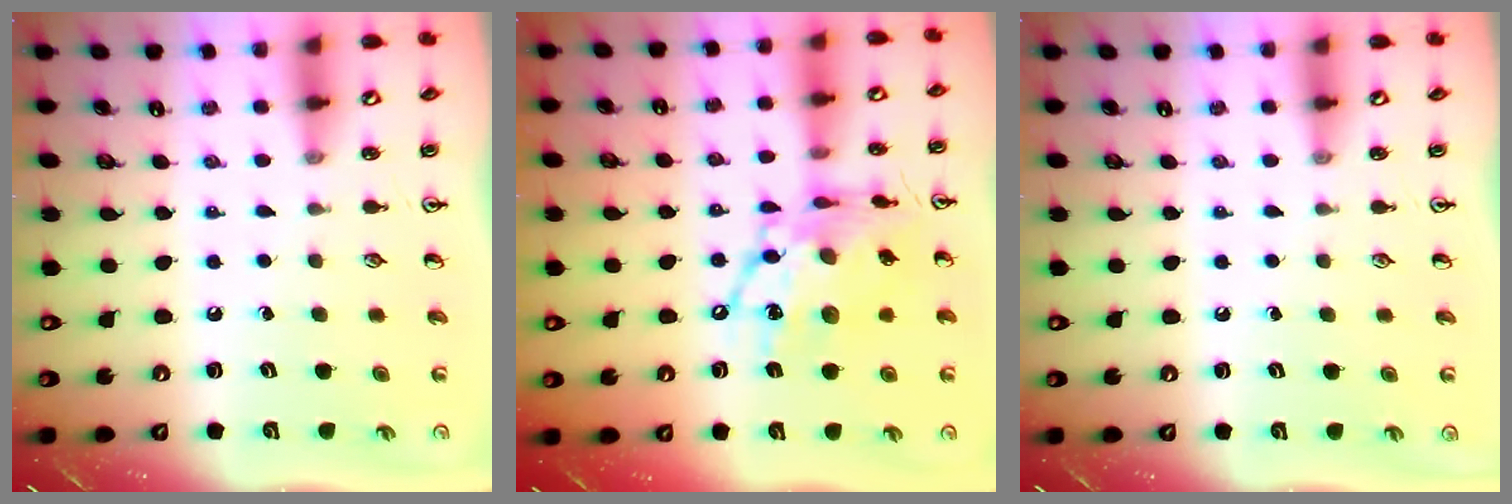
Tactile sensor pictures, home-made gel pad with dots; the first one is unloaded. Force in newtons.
{"total": 16.8, "press": 16.7, "slide": 1.5}
{"total": 0.0}